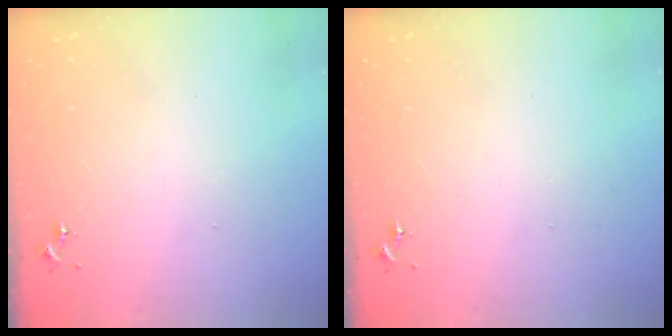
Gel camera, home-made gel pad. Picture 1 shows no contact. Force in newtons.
{"total": 0.0}